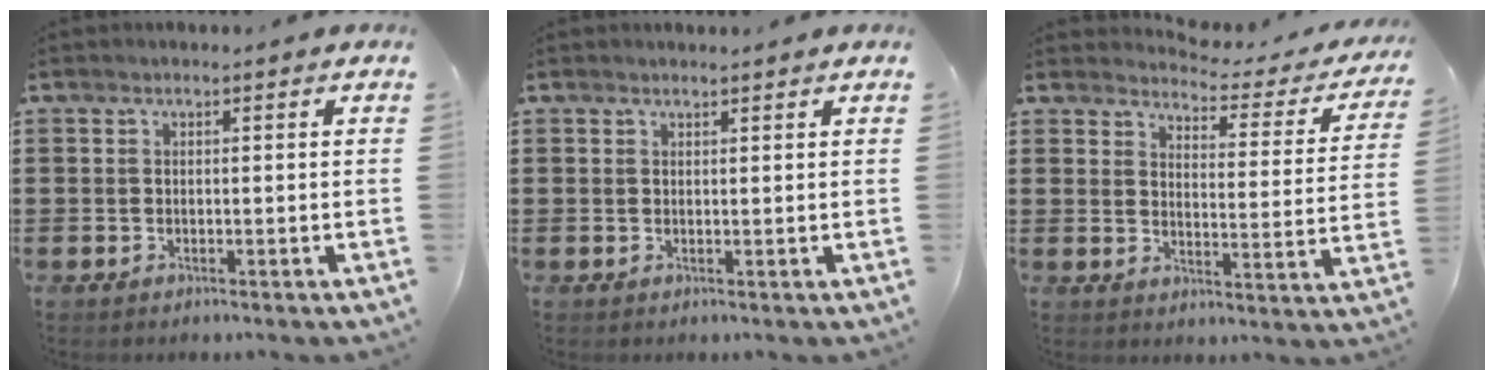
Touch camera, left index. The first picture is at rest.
{"total": 1.0, "force": [1.0, 0.0, 0.2], "torque": [-0.005, -0.001, 0.020]}
{"total": 3.2, "force": [3.1, 0.3, 0.6], "torque": [-0.026, -0.029, 0.046]}